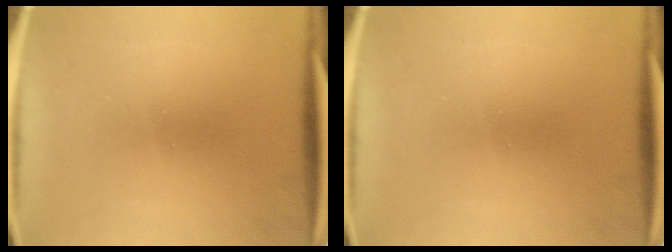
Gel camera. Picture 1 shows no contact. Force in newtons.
{"total": 0.0}